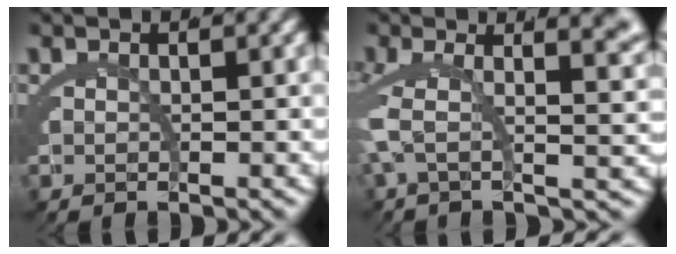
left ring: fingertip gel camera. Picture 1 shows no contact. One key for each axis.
{"total": 8.1, "fx": 3.4, "fy": 2.2, "fz": 7.0, "tx": -0.107, "ty": 0.013, "tz": 0.044}